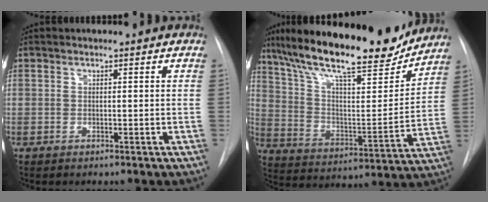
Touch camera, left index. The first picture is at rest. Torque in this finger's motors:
{"motor_torque": [0.17, -0.68, 0.90, 0.21]}